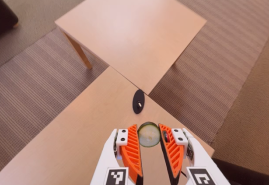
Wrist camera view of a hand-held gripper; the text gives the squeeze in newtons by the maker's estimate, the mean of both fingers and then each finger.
{"total": 7.6, "left": 7.9, "right": 7.2}